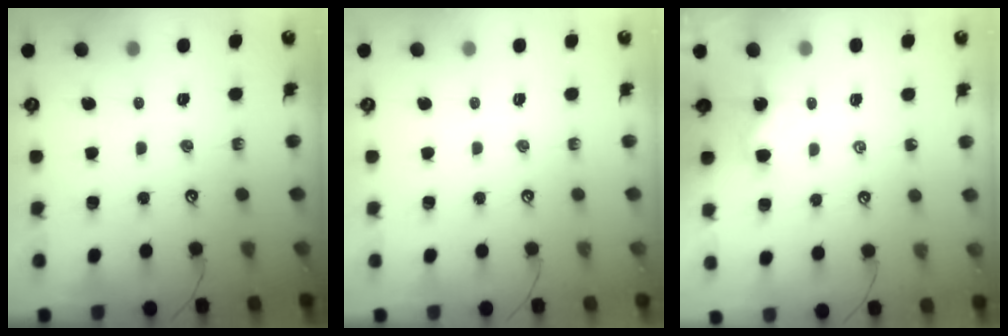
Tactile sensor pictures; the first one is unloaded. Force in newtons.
{"total": 0.0}
{"total": 2.7, "press": 2.7, "slide": 0.3}